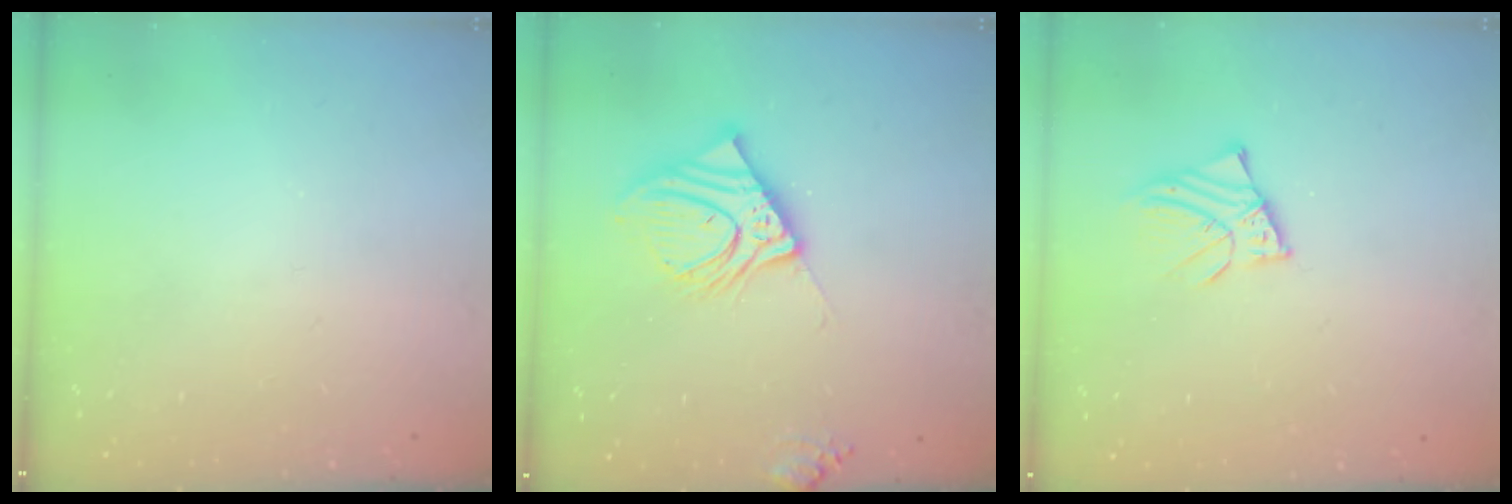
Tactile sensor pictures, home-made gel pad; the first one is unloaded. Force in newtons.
{"total": 14.6, "press": 14.4, "slide": 2.6}
{"total": 3.4, "press": 3.4, "slide": 0.2}